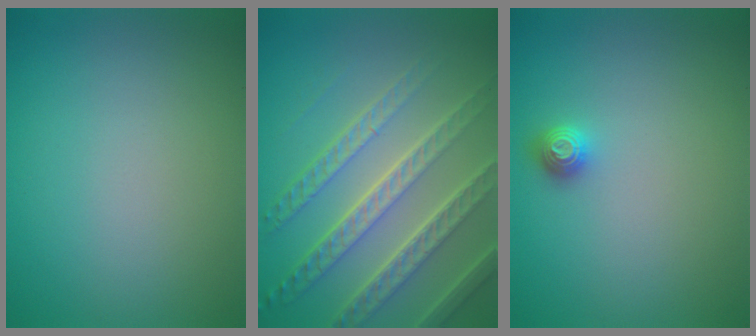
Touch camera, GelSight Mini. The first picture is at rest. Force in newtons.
{"total": 7.9, "press": 5.4, "slide": 5.8}
{"total": 1.4, "press": 1.2, "slide": 0.5}